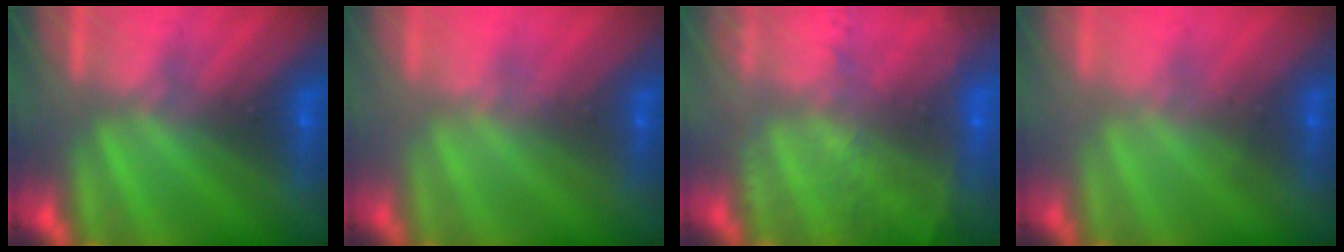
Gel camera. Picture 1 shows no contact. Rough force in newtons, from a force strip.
{"total": 2.4}
{"total": 7.0}
{"total": 2.3}